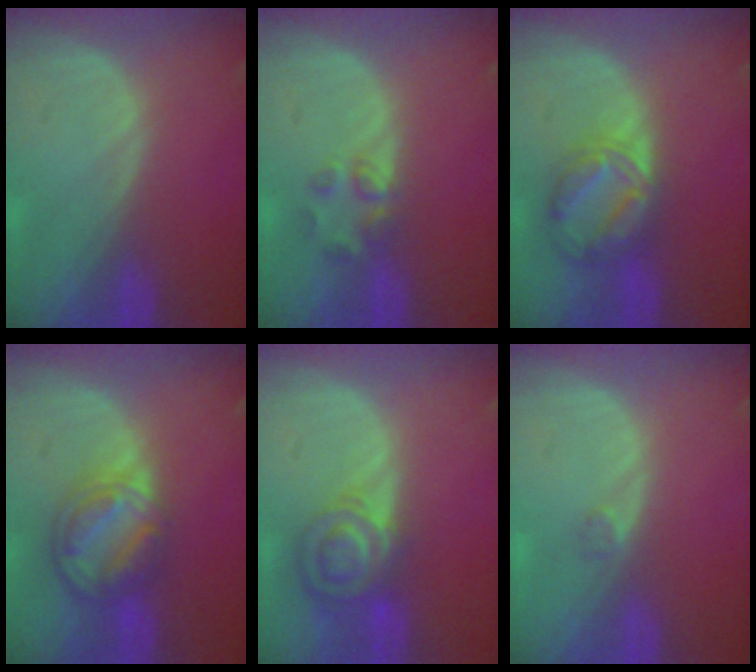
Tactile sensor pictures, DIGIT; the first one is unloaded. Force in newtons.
{"total": 2.7, "press": 2.6, "slide": 0.9}
{"total": 6.4, "press": 6.4, "slide": 0.4}
{"total": 8.1, "press": 6.9, "slide": 4.1}
{"total": 7.3, "press": 6.3, "slide": 3.8}
{"total": 0.9, "press": 0.8, "slide": 0.5}